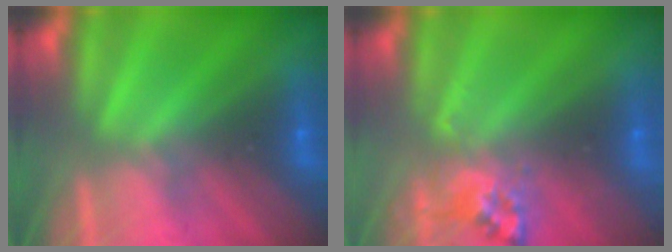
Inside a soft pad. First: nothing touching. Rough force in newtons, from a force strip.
{"total": 2.6}